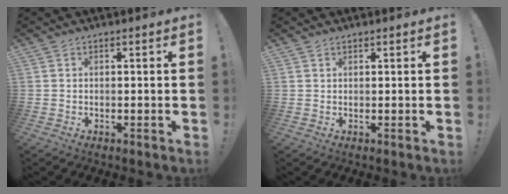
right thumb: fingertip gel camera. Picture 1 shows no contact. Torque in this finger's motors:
{"motor_torque": [-0.06, -0.12, -0.26, -0.08, 0.00]}